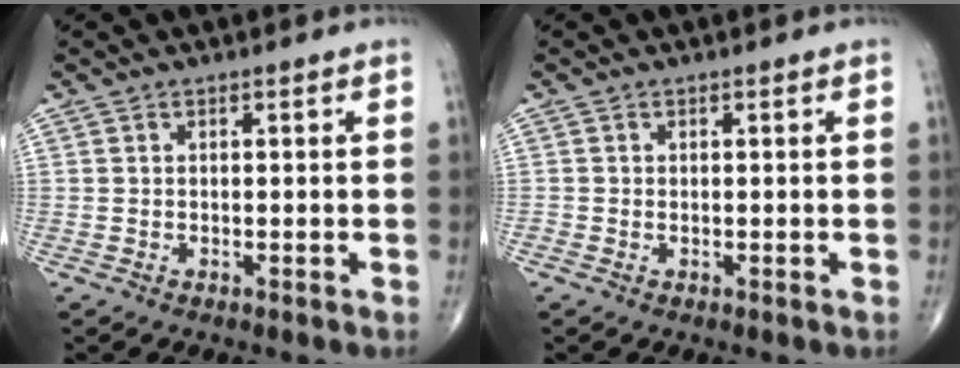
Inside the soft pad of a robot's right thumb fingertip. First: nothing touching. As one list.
[{"total": 0.0}]